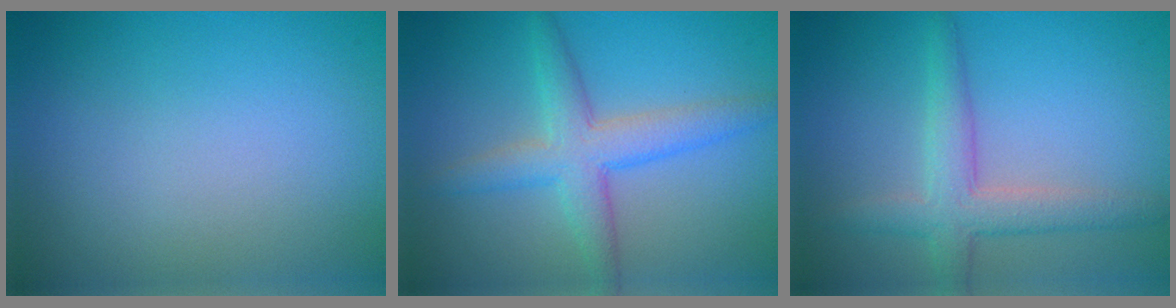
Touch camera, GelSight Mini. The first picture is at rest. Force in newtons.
{"total": 4.4, "press": 4.4, "slide": 0.1}
{"total": 3.9, "press": 3.9, "slide": 0.2}